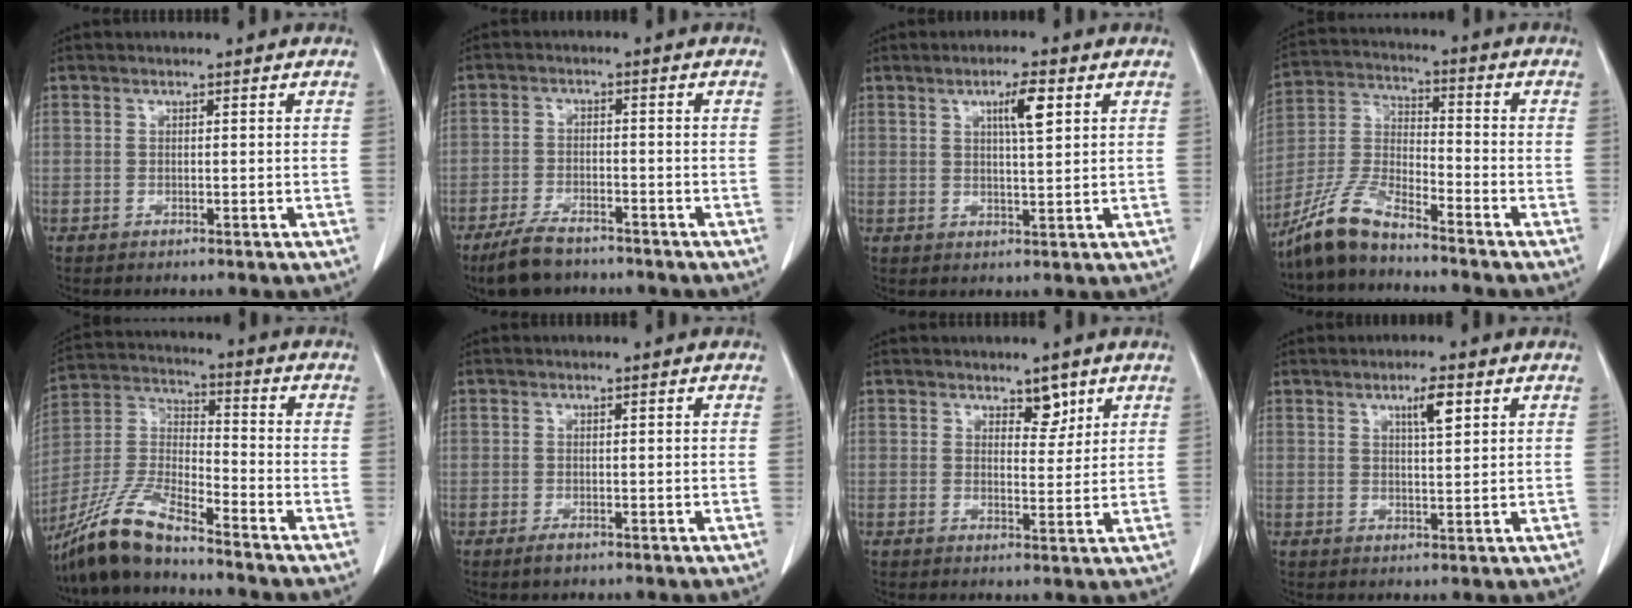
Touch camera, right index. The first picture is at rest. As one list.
[{"total": 6.8, "force": [-5.5, 2.3, 3.3], "torque": [-0.066, -0.010, -0.097]}, {"total": 4.7, "force": [2.0, 0.5, 4.2], "torque": [-0.070, 0.000, 0.033]}, {"total": 9.1, "force": [-7.8, 1.5, 4.4], "torque": [-0.107, -0.004, -0.158]}, {"total": 11.8, "force": [-9.9, 1.3, 6.2], "torque": [-0.140, -0.008, -0.194]}, {"total": 1.3, "force": [-0.8, 0.6, 0.9], "torque": [-0.016, -0.002, -0.011]}, {"total": 3.2, "force": [2.2, 1.6, 1.7], "torque": [-0.016, -0.006, 0.035]}, {"total": 3.7, "force": [1.9, 0.5, 3.2], "torque": [-0.053, -0.001, 0.031]}]